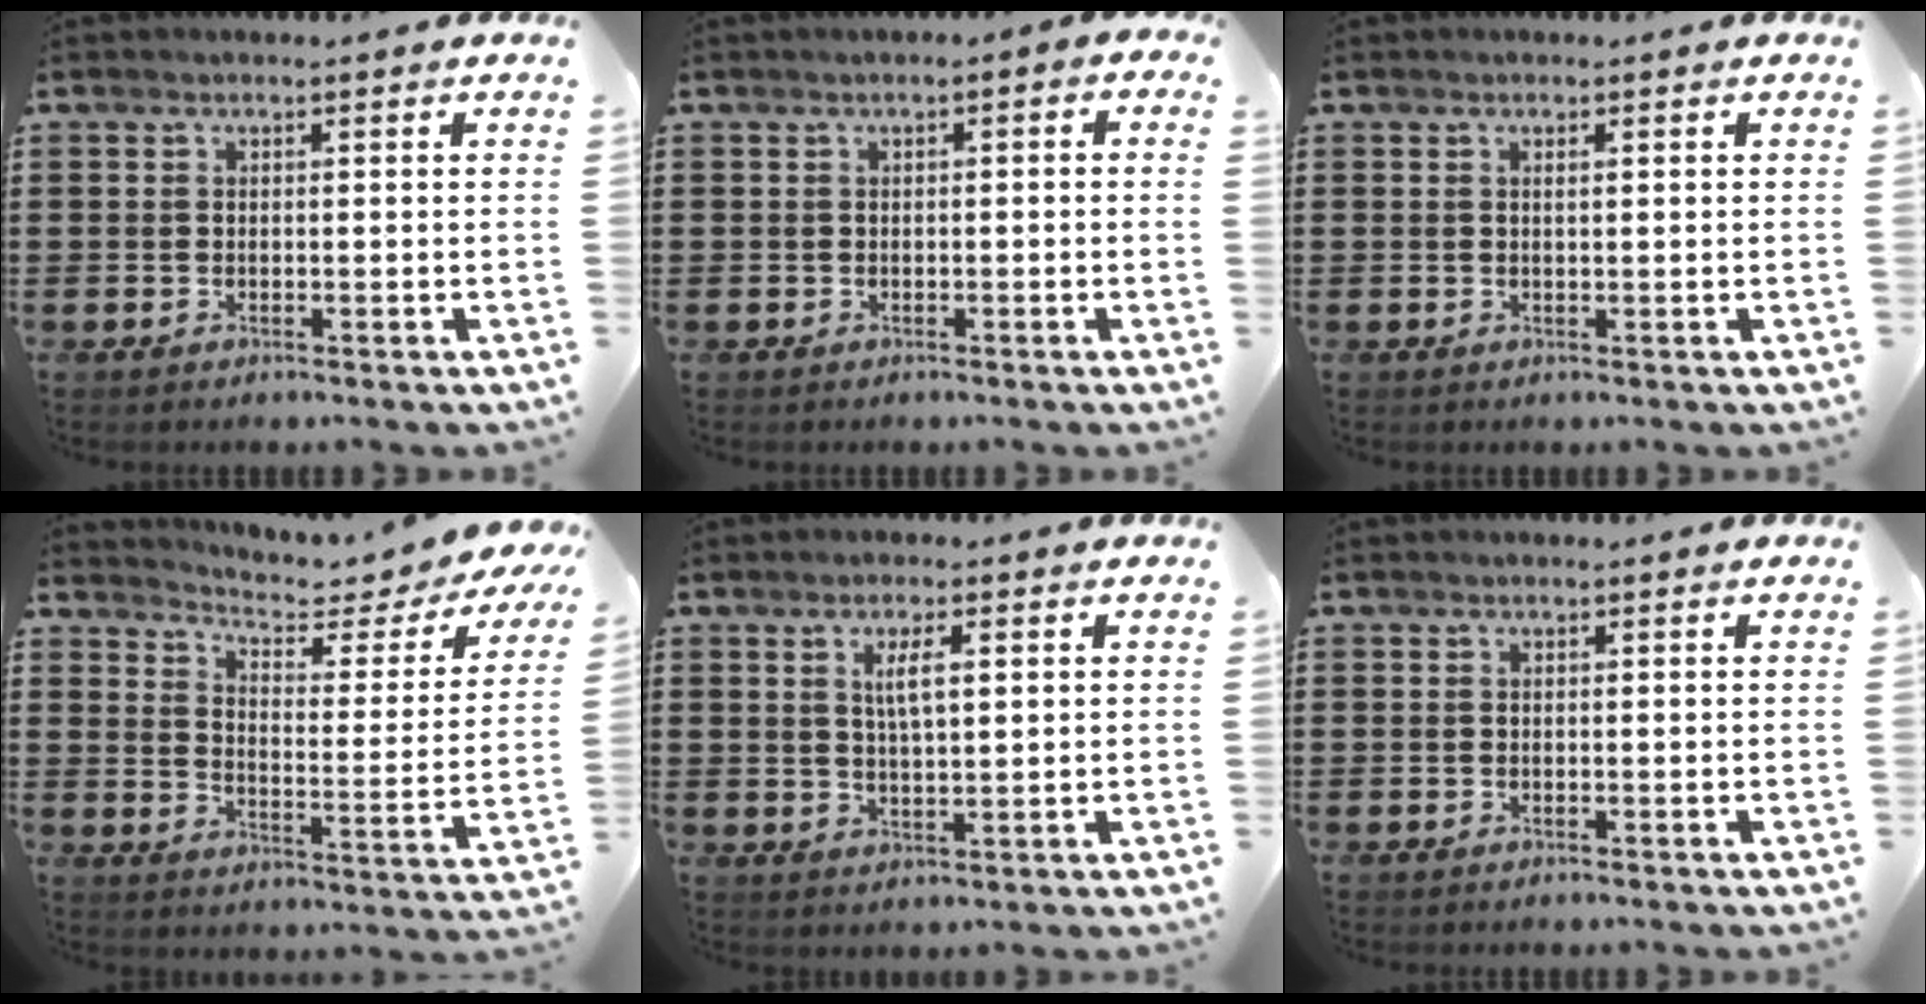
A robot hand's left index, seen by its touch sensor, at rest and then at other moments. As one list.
[{"total": 1.0, "force": [-0.7, 0.7, 0.2], "torque": [-0.008, 0.006, -0.016]}, {"total": 0.7, "force": [0.2, 0.0, 0.7], "torque": [-0.013, -0.002, 0.005]}, {"total": 3.9, "force": [3.4, 0.8, 1.9], "torque": [-0.042, -0.033, 0.044]}, {"total": 4.1, "force": [1.3, 1.1, 3.7], "torque": [-0.077, 0.005, 0.020]}, {"total": 0.0}]